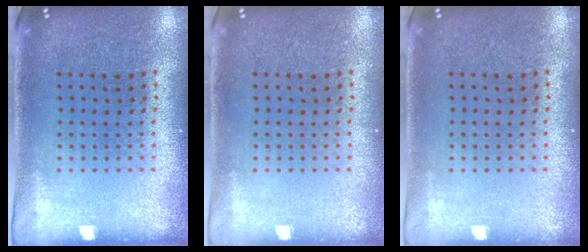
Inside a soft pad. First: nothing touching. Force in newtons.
{"total": 0.0}
{"total": 0.0}